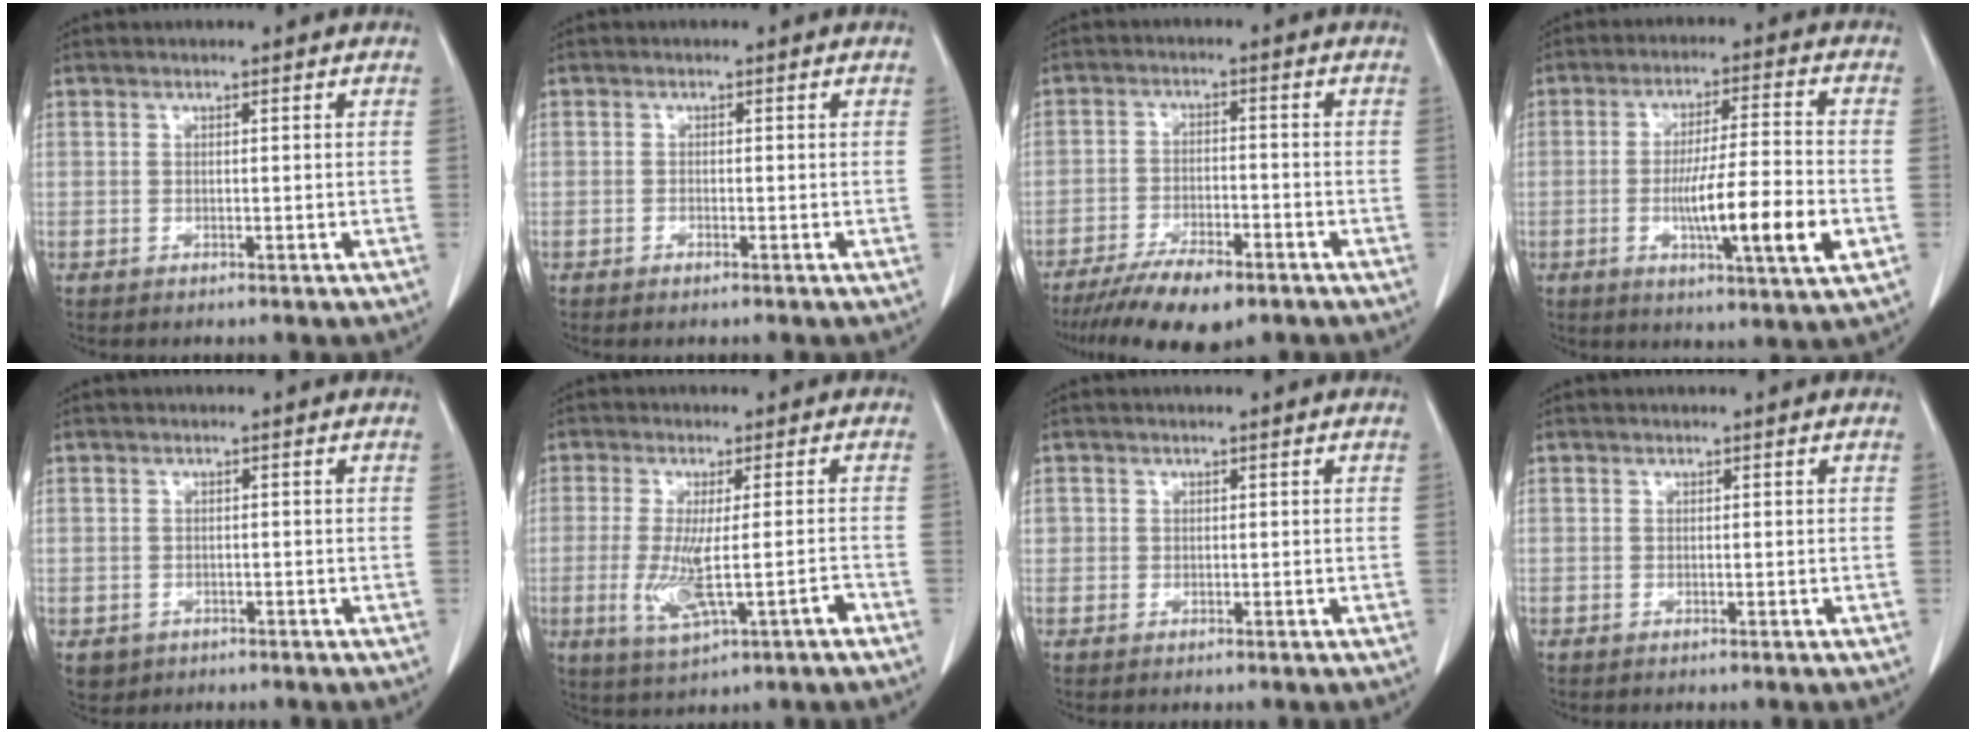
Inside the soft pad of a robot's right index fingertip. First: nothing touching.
{"total": 0.7, "force": [-0.5, 0.2, 0.4], "torque": [-0.011, -0.002, -0.004]}
{"total": 10.0, "force": [-7.3, 2.7, 6.3], "torque": [-0.105, -0.017, -0.121]}
{"total": 13.0, "force": [-3.2, 0.5, 12.6], "torque": [-0.208, -0.013, -0.057]}
{"total": 2.5, "force": [-1.0, 2.3, 0.3], "torque": [-0.004, 0.004, -0.010]}
{"total": 8.0, "force": [-2.7, 1.0, 7.5], "torque": [-0.137, -0.014, -0.039]}
{"total": 0.8, "force": [0.0, 0.8, 0.1], "torque": [0.007, 0.004, -0.001]}
{"total": 0.0}